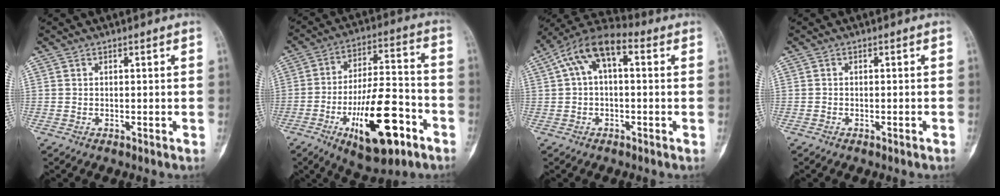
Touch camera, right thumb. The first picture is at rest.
{"total": 19.1, "force": [-8.3, 7.3, 15.5], "torque": [-0.245, 0.046, -0.124]}
{"total": 11.0, "force": [2.5, 5.5, 9.2], "torque": [-0.167, 0.043, 0.034]}
{"total": 0.5, "force": [-0.5, 0.0, 0.3], "torque": [-0.010, 0.001, -0.008]}